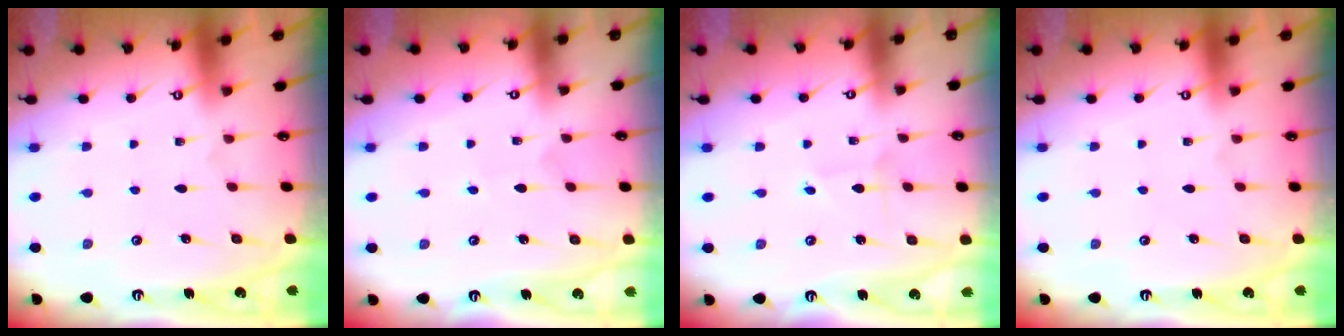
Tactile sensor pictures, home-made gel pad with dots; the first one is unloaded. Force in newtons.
{"total": 2.9, "press": 2.8, "slide": 0.2}
{"total": 1.4, "press": 1.4, "slide": 0.1}
{"total": 0.0}